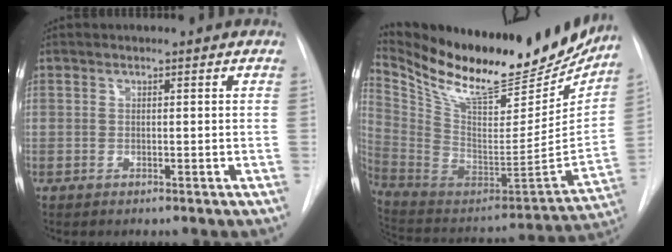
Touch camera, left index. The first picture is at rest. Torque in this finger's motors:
{"motor_torque": [0.68, -0.85, 0.24, 0.06]}